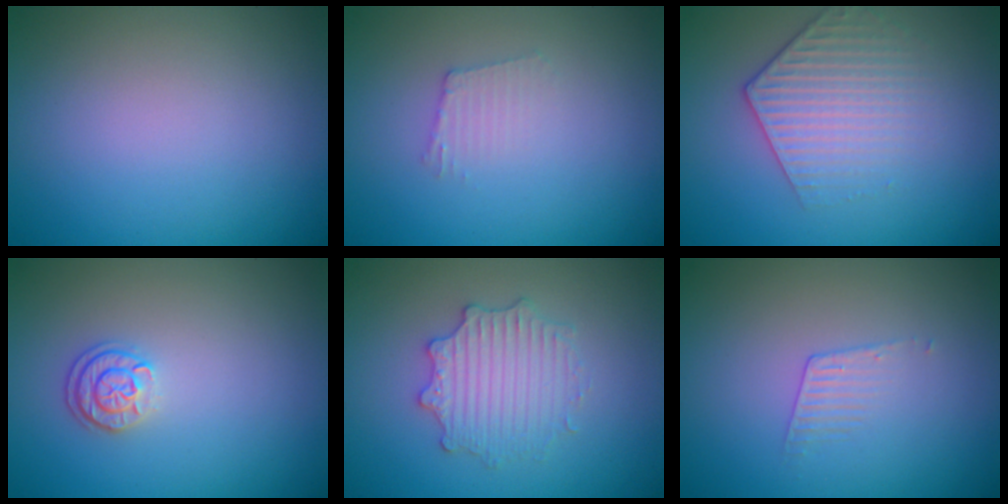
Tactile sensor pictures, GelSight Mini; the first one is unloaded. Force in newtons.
{"total": 1.2, "press": 1.2, "slide": 0.2}
{"total": 3.2, "press": 2.8, "slide": 1.4}
{"total": 1.8, "press": 1.5, "slide": 0.9}
{"total": 3.0, "press": 2.9, "slide": 0.4}
{"total": 1.1, "press": 0.2, "slide": 1.1}